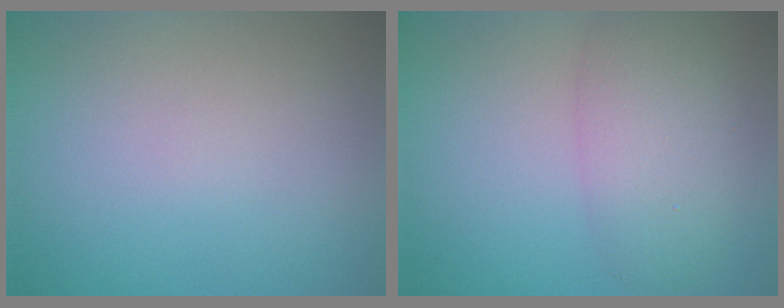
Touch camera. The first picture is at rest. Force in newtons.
{"total": 3.6, "press": 3.6, "slide": 0.2}